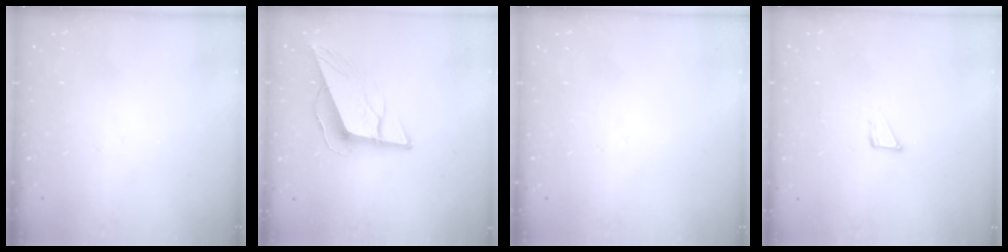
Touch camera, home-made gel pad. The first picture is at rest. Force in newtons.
{"total": 13.0, "press": 12.6, "slide": 3.2}
{"total": 0.0}
{"total": 2.6, "press": 2.6, "slide": 0.1}